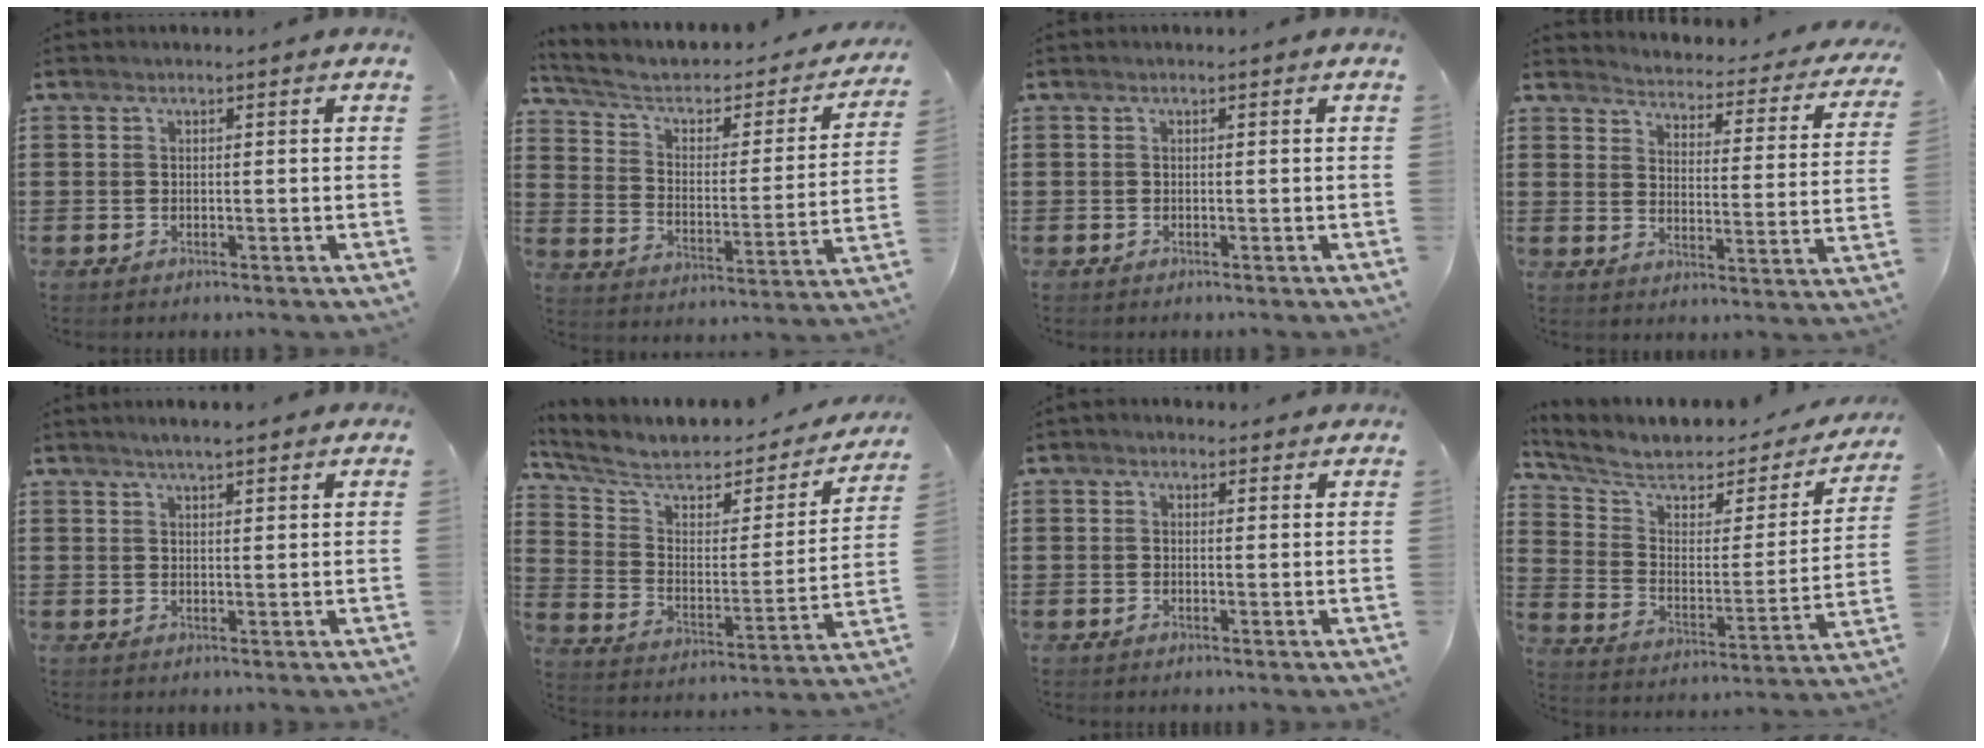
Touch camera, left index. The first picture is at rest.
{"total": 4.4, "force": [2.7, 2.3, 2.5], "torque": [-0.066, -0.020, 0.038]}
{"total": 0.0}
{"total": 2.9, "force": [2.9, 0.1, 0.5], "torque": [-0.031, -0.031, 0.041]}
{"total": 2.7, "force": [2.4, 0.2, 1.2], "torque": [-0.029, 0.002, 0.044]}
{"total": 6.8, "force": [5.3, 2.7, 3.3], "torque": [-0.092, -0.032, 0.091]}
{"total": 1.4, "force": [1.2, 0.7, 0.2], "torque": [-0.007, 0.006, 0.023]}
{"total": 6.5, "force": [5.3, 2.5, 3.0], "torque": [-0.088, -0.036, 0.090]}